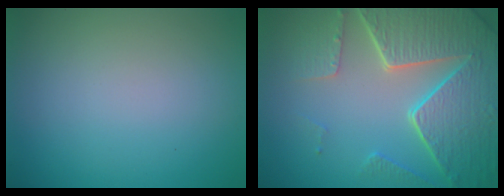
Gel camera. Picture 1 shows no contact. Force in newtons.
{"total": 8.3, "press": 5.9, "slide": 5.8}